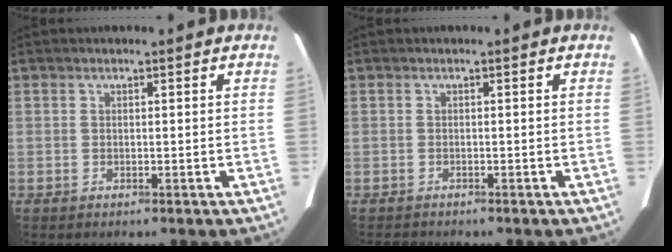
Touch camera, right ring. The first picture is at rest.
{"total": 1.4, "force": [-1.3, 0.3, 0.3], "torque": [-0.008, -0.006, -0.017]}